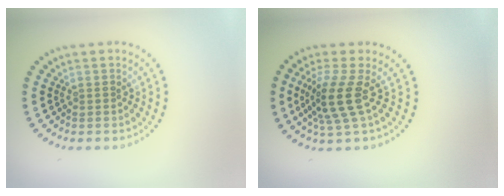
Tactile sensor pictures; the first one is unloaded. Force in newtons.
{"total": 3.7, "press": 2.8, "slide": 2.4}